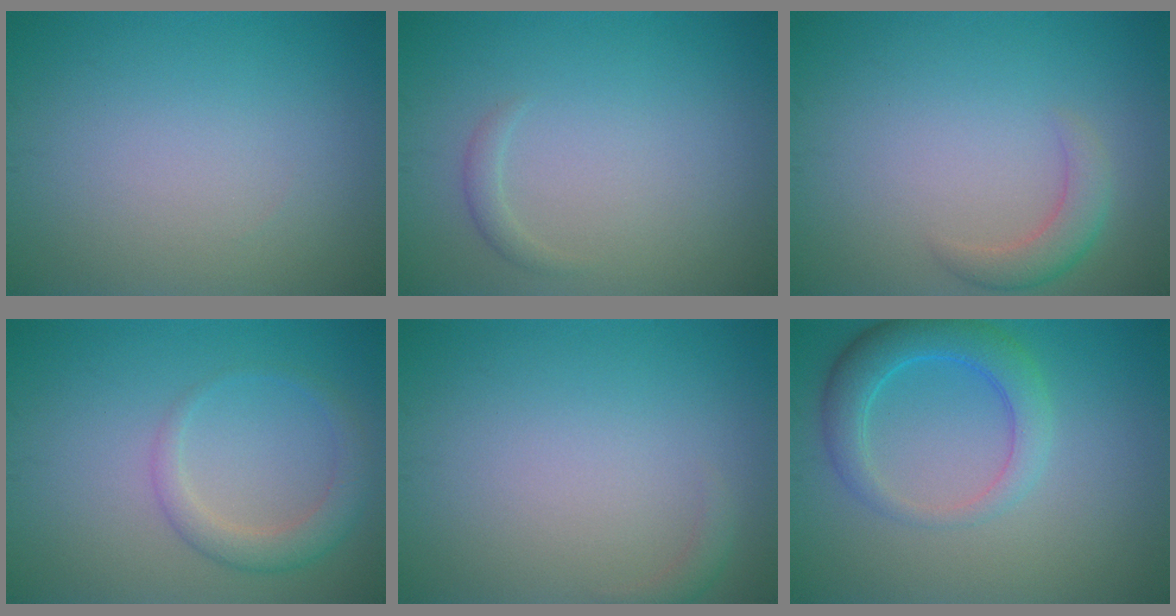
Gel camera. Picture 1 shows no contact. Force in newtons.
{"total": 0.9, "press": 0.9, "slide": 0.1}
{"total": 2.4, "press": 2.4, "slide": 0.2}
{"total": 2.8, "press": 2.8, "slide": 0.2}
{"total": 1.0, "press": 1.0, "slide": 0.2}
{"total": 4.3, "press": 4.3, "slide": 0.3}